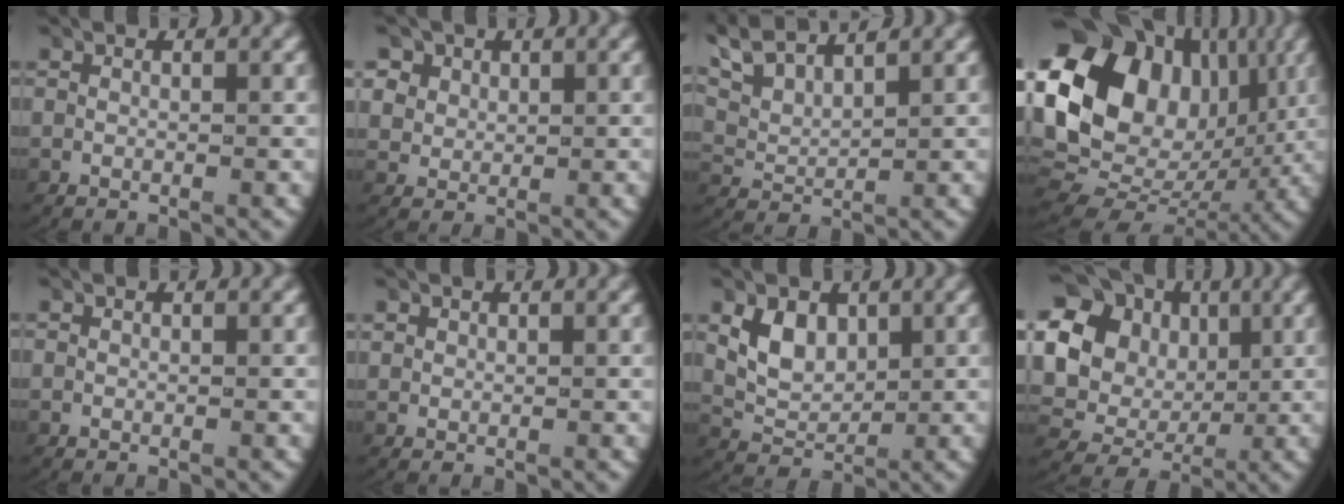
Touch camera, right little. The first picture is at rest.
{"total": 3.6, "force": [1.6, 2.9, 1.4], "torque": [-0.035, -0.004, 0.033]}
{"total": 5.1, "force": [3.3, 2.6, 2.7], "torque": [-0.077, 0.002, 0.059]}
{"total": 18.6, "force": [1.8, 14.3, 11.7], "torque": [-0.223, -0.010, 0.026]}
{"total": 0.0}
{"total": 0.8, "force": [0.4, 0.6, 0.3], "torque": [-0.009, 0.000, 0.012]}
{"total": 3.9, "force": [0.9, 2.9, 2.4], "torque": [-0.051, -0.009, 0.020]}
{"total": 15.1, "force": [3.2, 13.0, 7.0], "torque": [-0.159, -0.004, 0.039]}